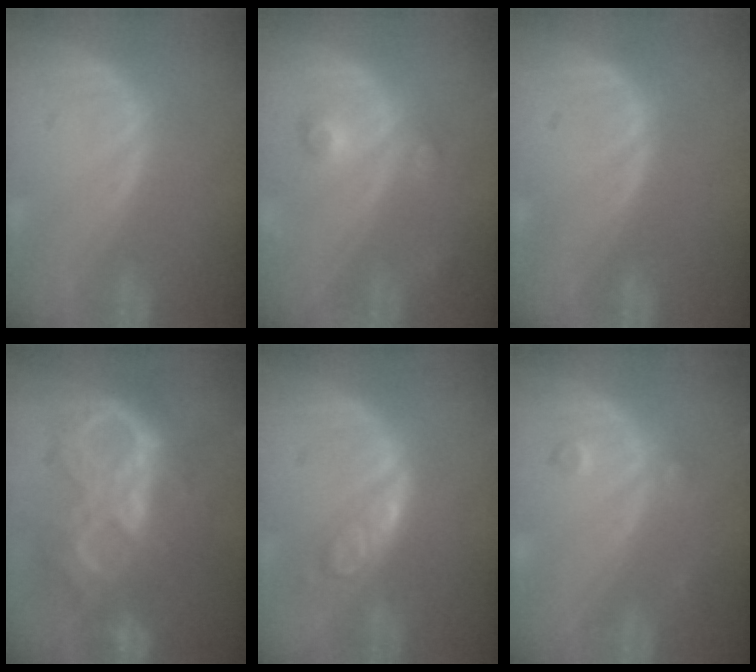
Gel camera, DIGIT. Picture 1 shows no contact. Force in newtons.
{"total": 3.8, "press": 3.5, "slide": 1.4}
{"total": 0.0}
{"total": 10.6, "press": 10.5, "slide": 1.1}
{"total": 5.7, "press": 4.9, "slide": 2.9}
{"total": 2.0, "press": 2.0, "slide": 0.2}